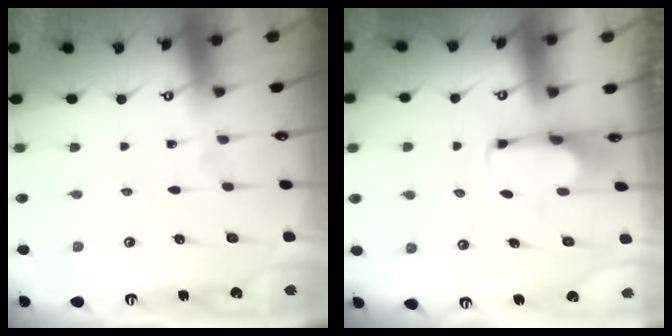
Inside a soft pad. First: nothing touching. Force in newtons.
{"total": 2.6, "press": 2.5, "slide": 0.8}